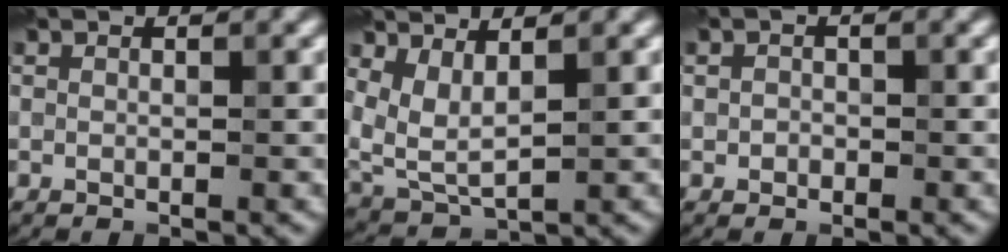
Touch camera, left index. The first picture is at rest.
{"total": 4.0, "force": [1.8, 1.9, 3.0], "torque": [-0.076, -0.008, 0.043]}
{"total": 1.0, "force": [-0.1, 0.9, 0.3], "torque": [-0.002, -0.002, -0.008]}